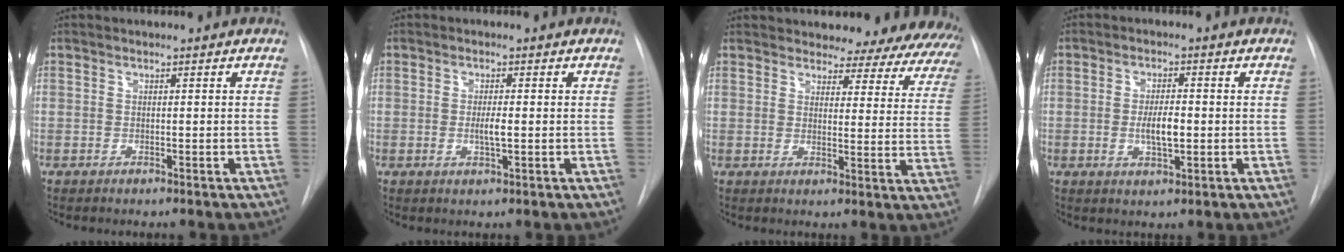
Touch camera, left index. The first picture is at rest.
{"total": 2.3, "force": [-0.9, 0.2, 2.1], "torque": [-0.040, -0.008, -0.015]}
{"total": 20.5, "force": [19.0, 5.5, 5.4], "torque": [-0.062, -0.077, 0.198]}
{"total": 4.4, "force": [-1.1, 1.3, 4.1], "torque": [-0.074, -0.009, -0.018]}